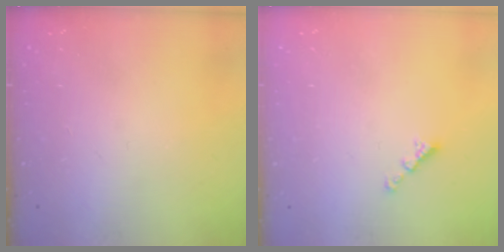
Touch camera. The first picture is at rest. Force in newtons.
{"total": 2.1, "press": 2.1, "slide": 0.4}